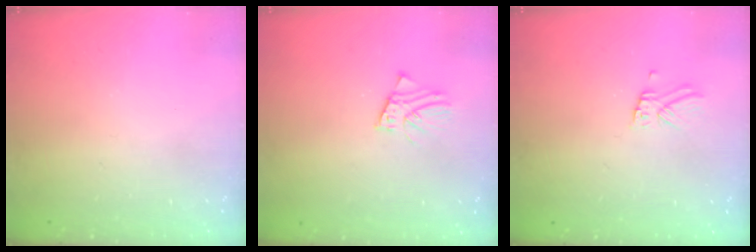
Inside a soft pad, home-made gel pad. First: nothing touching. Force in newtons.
{"total": 1.6, "press": 1.6, "slide": 0.3}
{"total": 2.8, "press": 2.8, "slide": 0.1}